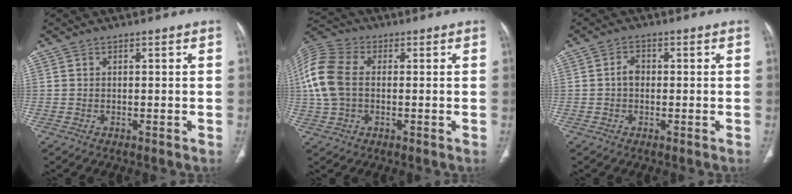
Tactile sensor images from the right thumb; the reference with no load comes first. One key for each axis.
{"total": 12.0, "fx": 0.4, "fy": 8.2, "fz": 8.8, "tx": -0.205, "ty": 0.020, "tz": 0.003}
{"total": 2.5, "fx": -0.2, "fy": 1.9, "fz": 1.6, "tx": -0.021, "ty": 0.009, "tz": -0.009}